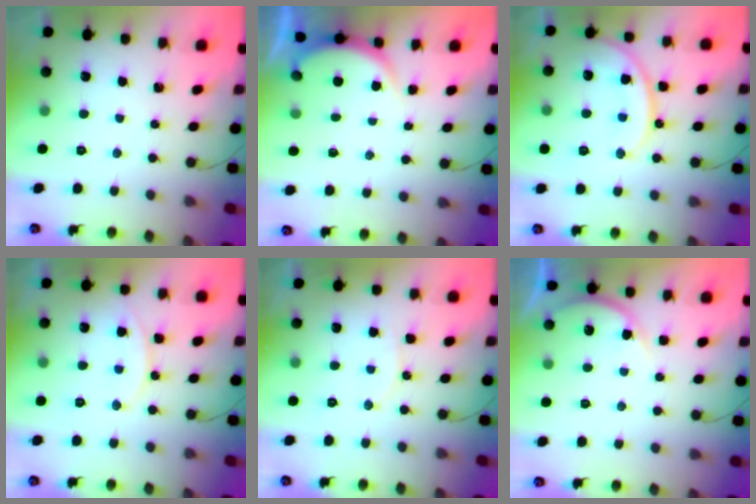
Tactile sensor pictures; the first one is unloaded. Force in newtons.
{"total": 2.8, "press": 2.7, "slide": 0.6}
{"total": 13.6, "press": 13.6, "slide": 0.9}
{"total": 10.7, "press": 10.6, "slide": 0.9}
{"total": 8.7, "press": 8.7, "slide": 0.4}
{"total": 4.8, "press": 4.7, "slide": 0.6}